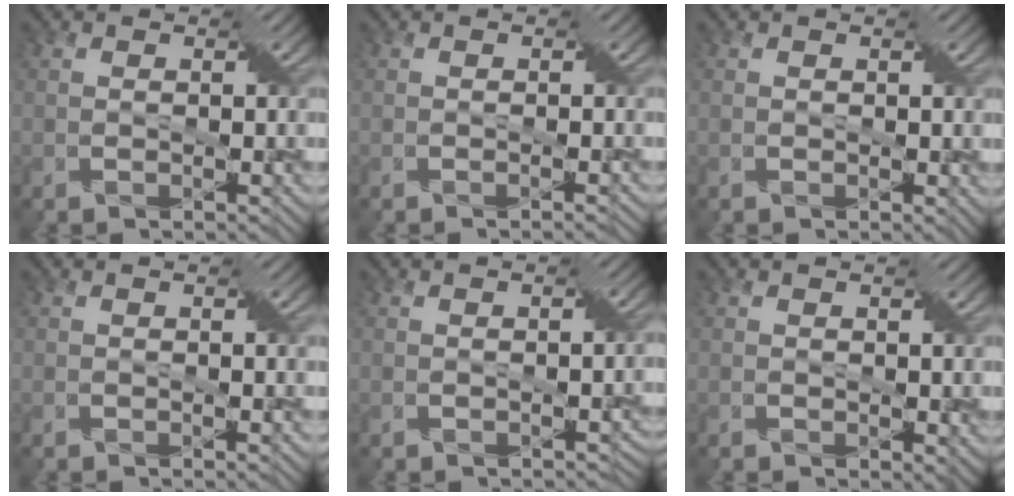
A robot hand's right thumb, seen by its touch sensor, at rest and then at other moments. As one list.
[{"total": 0.5, "force": [-0.3, -0.4, 0.0], "torque": [0.004, 0.000, -0.003]}, {"total": 0.7, "force": [0.2, 0.5, 0.4], "torque": [0.000, -0.002, 0.002]}, {"total": 0.5, "force": [0.1, -0.1, 0.5], "torque": [-0.009, -0.002, 0.002]}, {"total": 1.6, "force": [-0.5, 1.1, 1.1], "torque": [-0.004, -0.009, -0.005]}, {"total": 1.3, "force": [0.4, 0.9, 0.9], "torque": [-0.008, -0.006, 0.008]}]